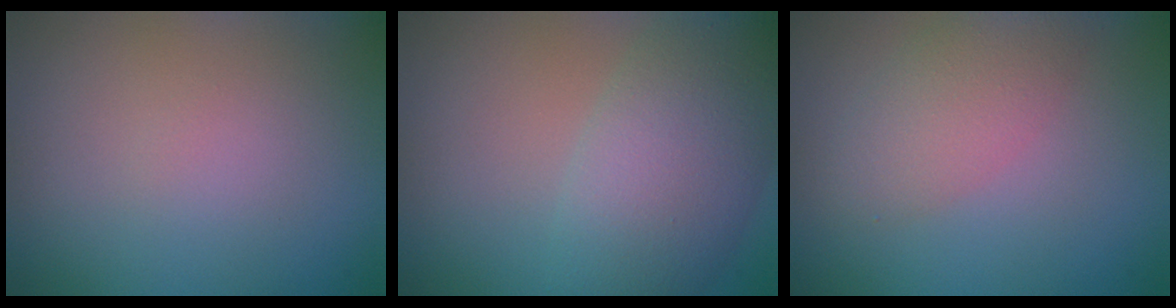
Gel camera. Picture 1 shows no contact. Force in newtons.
{"total": 6.6, "press": 6.6, "slide": 0.1}
{"total": 3.2, "press": 3.2, "slide": 0.2}